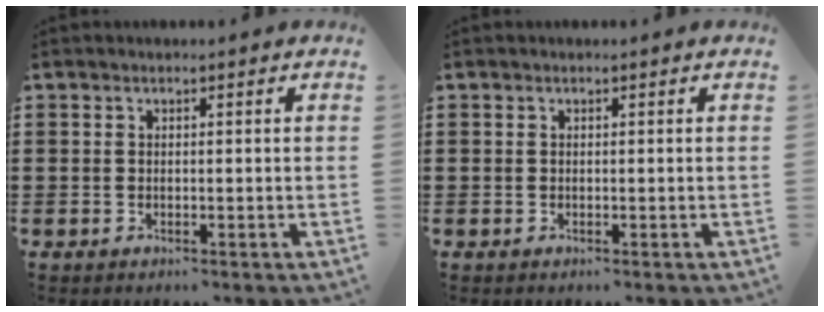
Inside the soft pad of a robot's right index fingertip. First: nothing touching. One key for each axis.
{"total": 0.0}